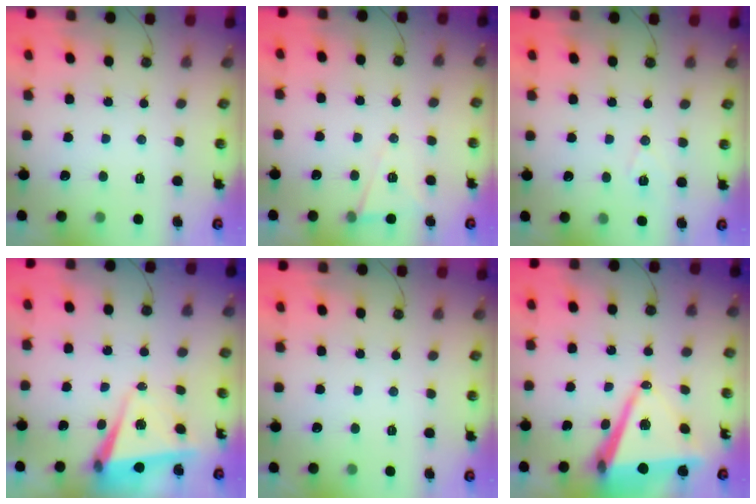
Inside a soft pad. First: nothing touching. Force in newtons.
{"total": 6.5, "press": 4.8, "slide": 4.4}
{"total": 6.5, "press": 4.8, "slide": 4.4}
{"total": 6.7, "press": 5.7, "slide": 3.6}
{"total": 0.0}
{"total": 12.6, "press": 12.0, "slide": 4.0}